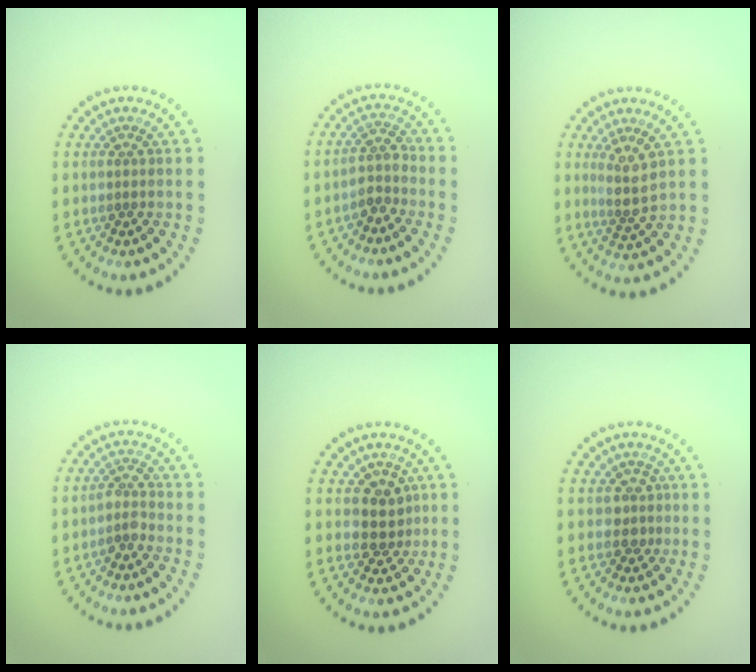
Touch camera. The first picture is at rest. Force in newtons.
{"total": 2.2, "press": 1.8, "slide": 1.2}
{"total": 2.6, "press": 2.2, "slide": 1.5}
{"total": 1.8, "press": 1.4, "slide": 1.2}
{"total": 2.8, "press": 2.5, "slide": 1.3}
{"total": 1.6, "press": 1.2, "slide": 1.0}